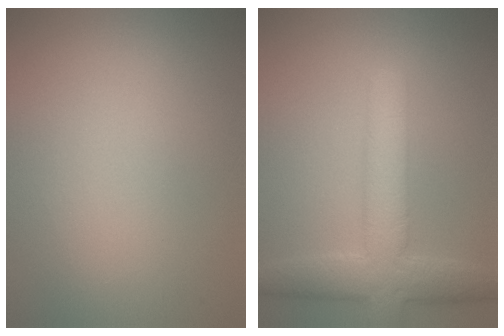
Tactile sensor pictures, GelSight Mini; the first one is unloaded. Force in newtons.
{"total": 6.0, "press": 6.0, "slide": 0.3}